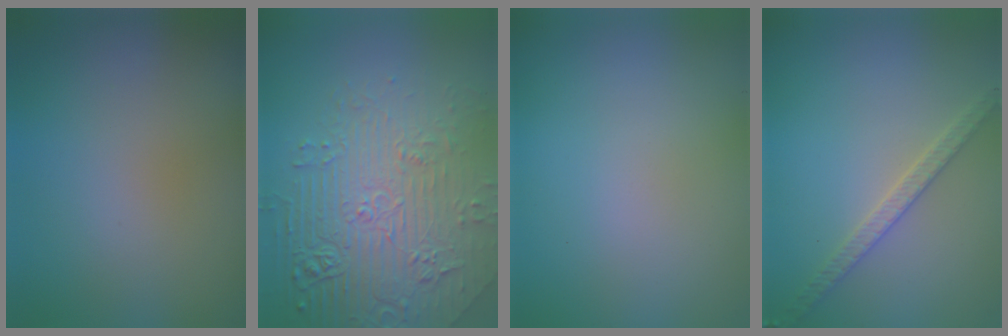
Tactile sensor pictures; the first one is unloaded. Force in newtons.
{"total": 8.9, "press": 6.1, "slide": 6.5}
{"total": 0.0}
{"total": 2.5, "press": 2.4, "slide": 0.4}